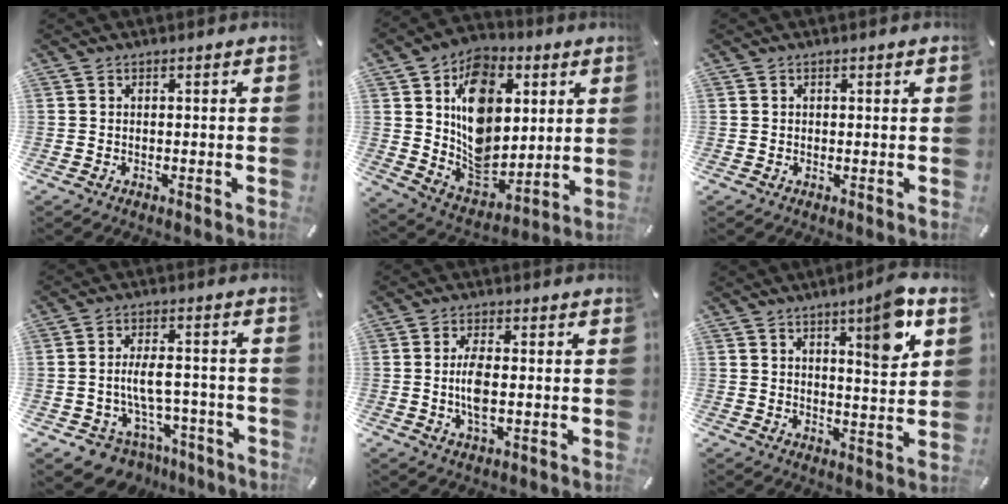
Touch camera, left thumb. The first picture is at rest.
{"total": 15.7, "force": [3.1, 12.8, 8.6], "torque": [-0.130, -0.020, 0.064]}
{"total": 0.8, "force": [0.2, 0.7, 0.2], "torque": [-0.003, 0.006, 0.002]}
{"total": 9.3, "force": [-2.6, 6.9, 5.6], "torque": [-0.110, 0.023, -0.036]}
{"total": 5.9, "force": [-0.3, 2.3, 5.4], "torque": [-0.119, -0.004, -0.011]}
{"total": 10.3, "force": [5.3, 2.7, 8.4], "torque": [-0.107, -0.031, 0.078]}